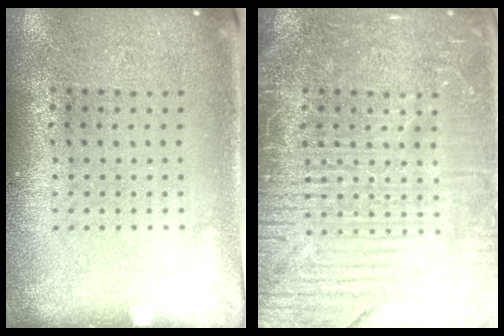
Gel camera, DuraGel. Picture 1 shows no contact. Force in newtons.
{"total": 7.0, "press": 7.0, "slide": 0.9}